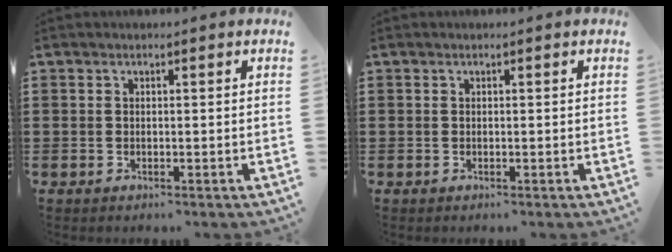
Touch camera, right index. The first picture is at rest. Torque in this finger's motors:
{"motor_torque": [-0.17, 0.19, 0.00, 0.00]}